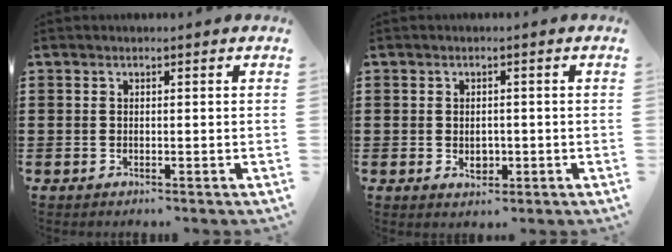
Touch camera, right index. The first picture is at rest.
{"total": 2.2, "force": [-0.4, 1.6, 1.5], "torque": [-0.020, 0.001, -0.011]}